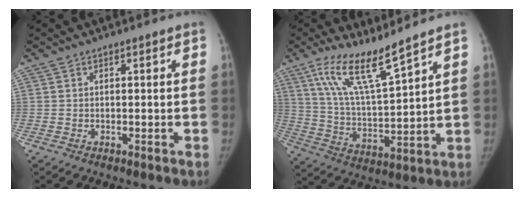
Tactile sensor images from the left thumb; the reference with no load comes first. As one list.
[{"total": 12.7, "force": [9.1, 1.5, 8.6], "torque": [-0.155, -0.058, 0.185]}]